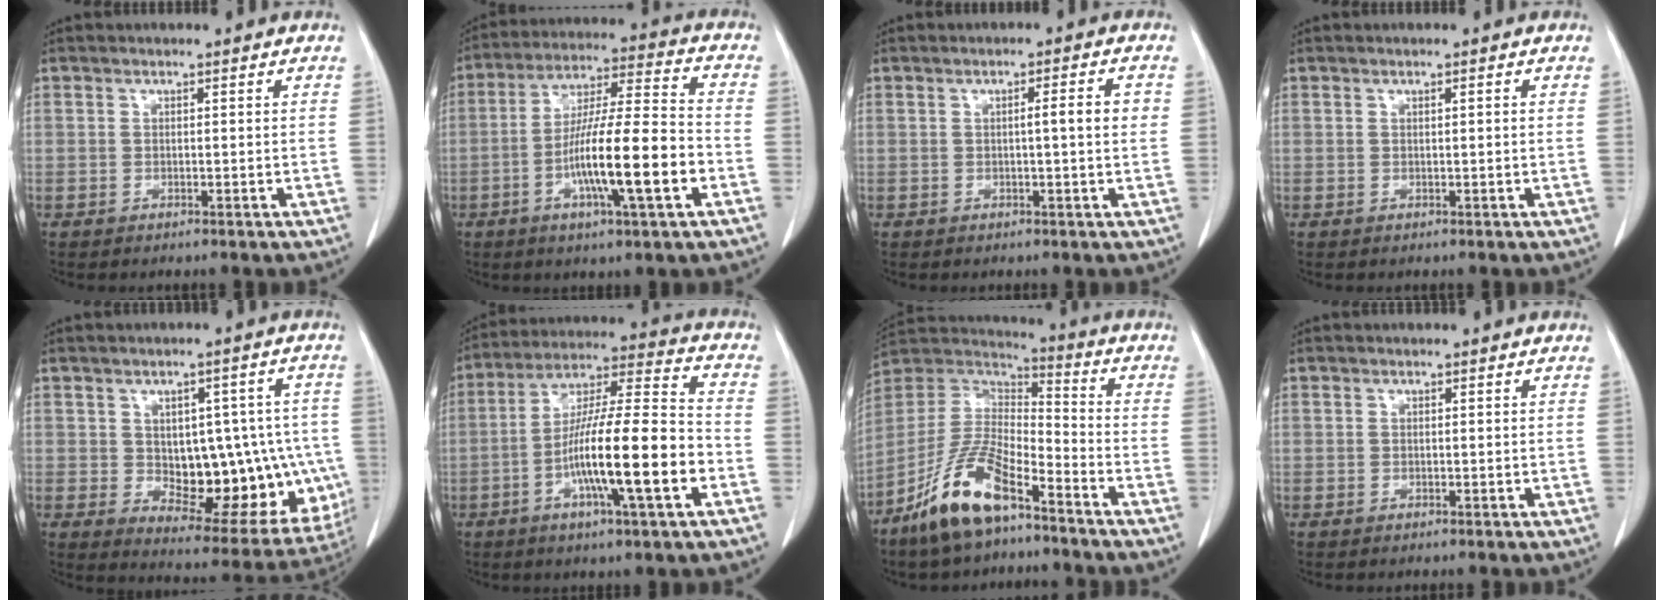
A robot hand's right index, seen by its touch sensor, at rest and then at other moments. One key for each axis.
{"total": 15.2, "fx": -4.5, "fy": 1.0, "fz": 14.4, "tx": -0.253, "ty": -0.002, "tz": -0.076}
{"total": 3.4, "fx": 0.2, "fy": -0.1, "fz": 3.4, "tx": -0.050, "ty": 0.003, "tz": 0.002}
{"total": 0.6, "fx": 0.1, "fy": -0.1, "fz": 0.5, "tx": -0.009, "ty": 0.001, "tz": 0.003}
{"total": 16.9, "fx": -1.1, "fy": 9.0, "fz": 14.2, "tx": -0.162, "ty": 0.019, "tz": 0.019}
{"total": 16.9, "fx": -5.1, "fy": 1.1, "fz": 16.1, "tx": -0.280, "ty": 0.000, "tz": -0.084}
{"total": 14.0, "fx": -9.1, "fy": 4.0, "fz": 9.8, "tx": -0.205, "ty": 0.001, "tz": -0.173}
{"total": 0.0}